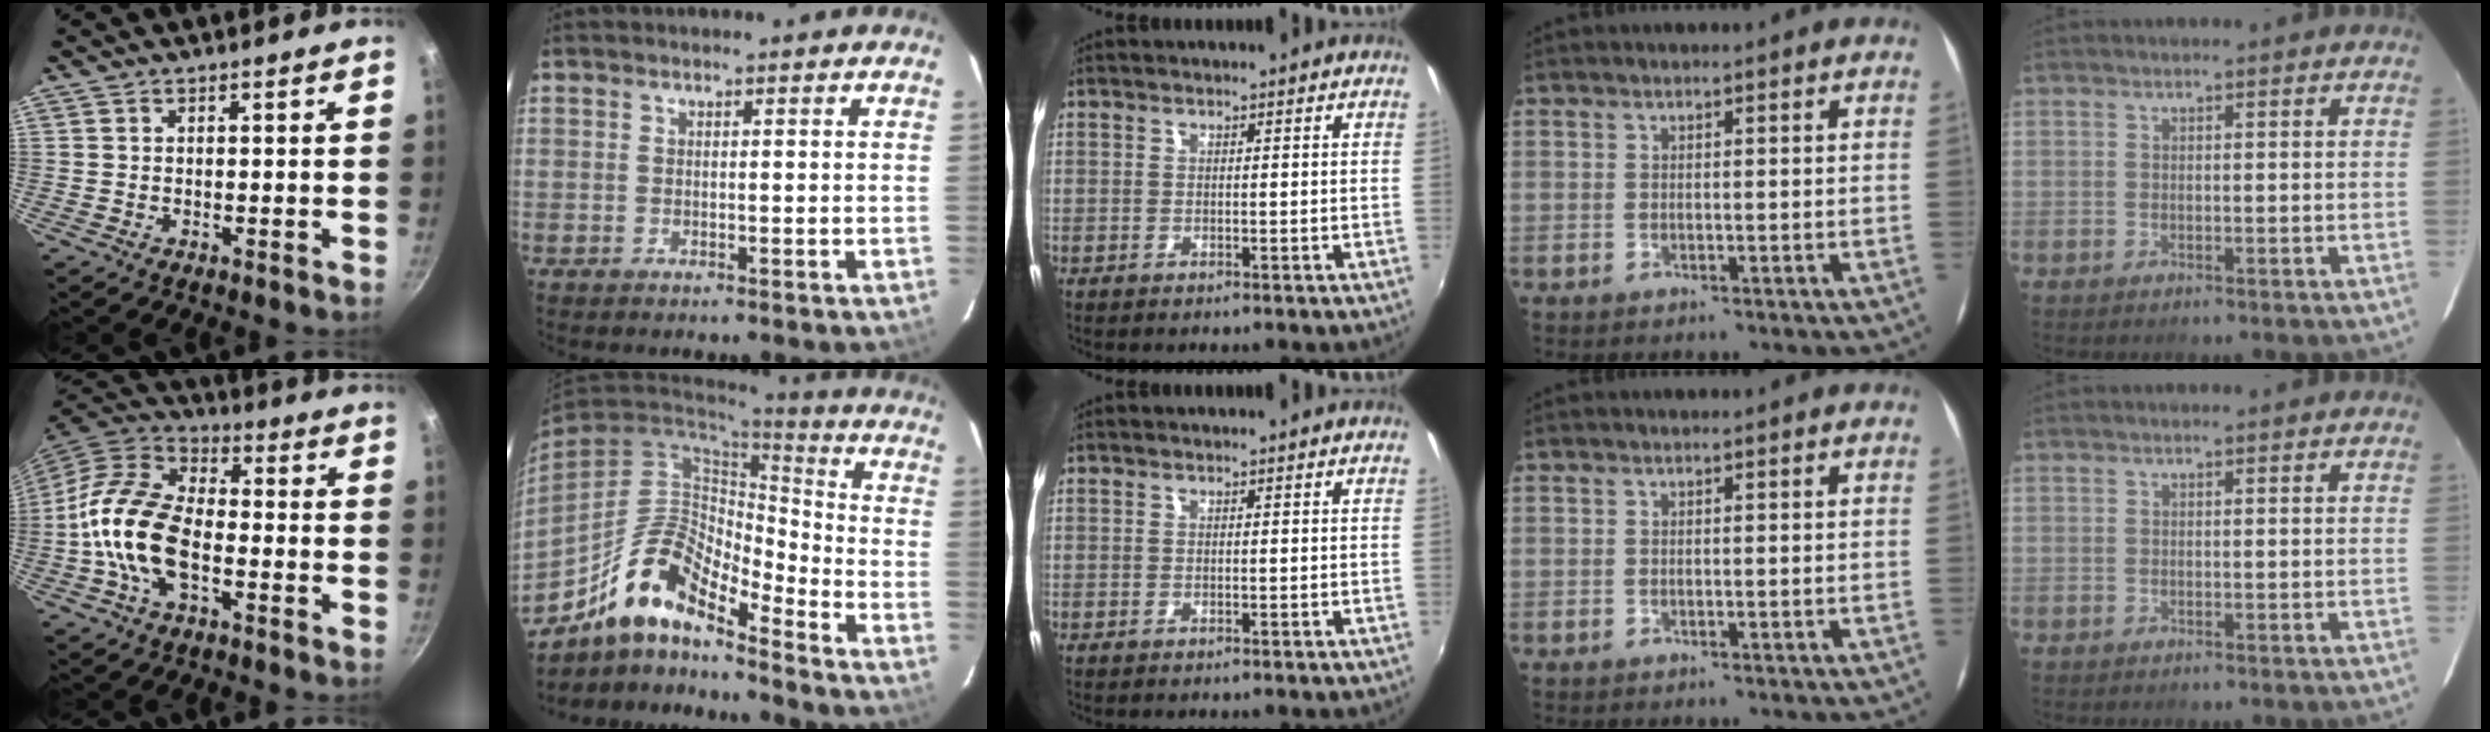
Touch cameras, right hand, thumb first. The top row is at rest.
{"thumb": {"total": 16.2, "force": [-3.5, 9.2, 12.9], "torque": [-0.227, 0.037, -0.081]}, "index": {"total": 14.4, "force": [-10.8, 4.0, 8.7], "torque": [-0.166, -0.001, -0.210]}}